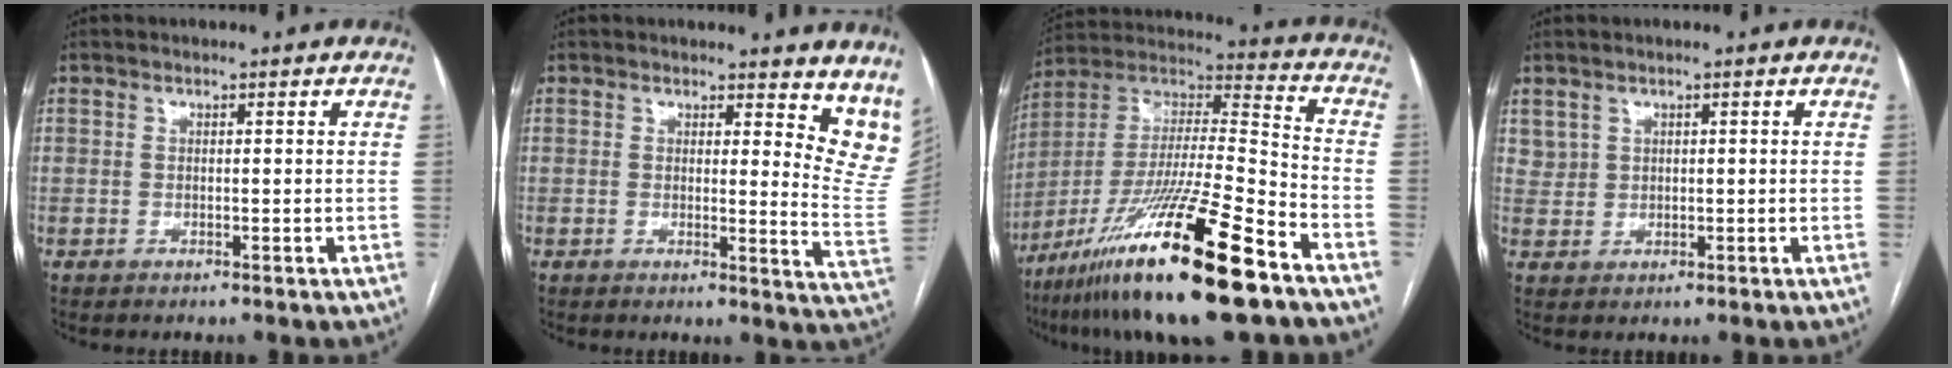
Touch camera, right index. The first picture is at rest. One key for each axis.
{"total": 10.9, "fx": 9.6, "fy": 3.3, "fz": 4.1, "tx": -0.008, "ty": -0.056, "tz": 0.071}
{"total": 25.1, "fx": -15.2, "fy": 1.6, "fz": 19.9, "tx": -0.369, "ty": -0.041, "tz": -0.272}
{"total": 2.1, "fx": 1.3, "fy": 1.6, "fz": 0.2, "tx": 0.004, "ty": 0.004, "tz": 0.025}